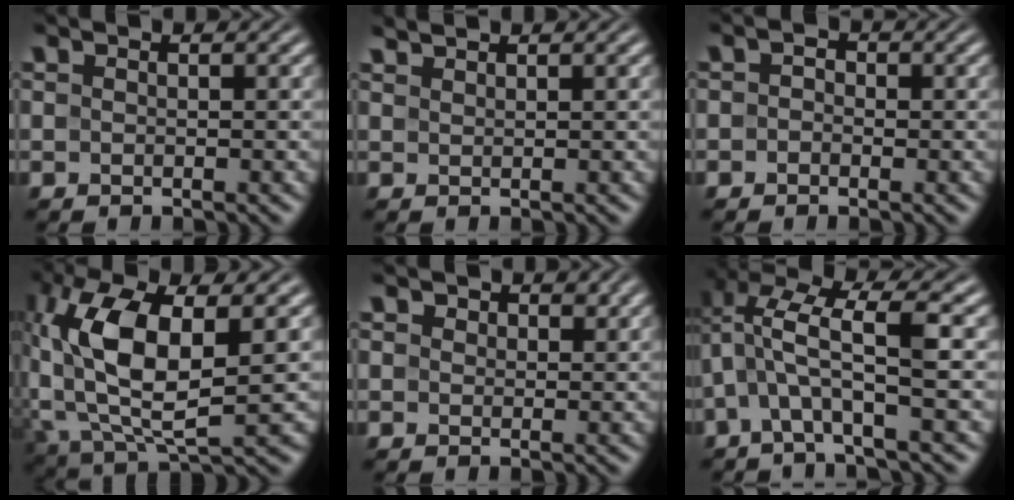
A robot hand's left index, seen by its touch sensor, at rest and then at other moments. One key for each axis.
{"total": 1.2, "fx": 1.2, "fy": 0.1, "fz": 0.2, "tx": -0.003, "ty": 0.001, "tz": 0.023}
{"total": 1.1, "fx": -0.2, "fy": 0.9, "fz": 0.6, "tx": -0.010, "ty": -0.002, "tz": -0.012}
{"total": 11.0, "fx": 1.2, "fy": 4.8, "fz": 9.9, "tx": -0.213, "ty": -0.001, "tz": 0.020}
{"total": 1.8, "fx": 1.2, "fy": 1.2, "fz": 0.6, "tx": -0.011, "ty": -0.004, "tz": 0.015}
{"total": 6.3, "fx": 0.5, "fy": 1.4, "fz": 6.1, "tx": -0.126, "ty": 0.019, "tz": -0.002}